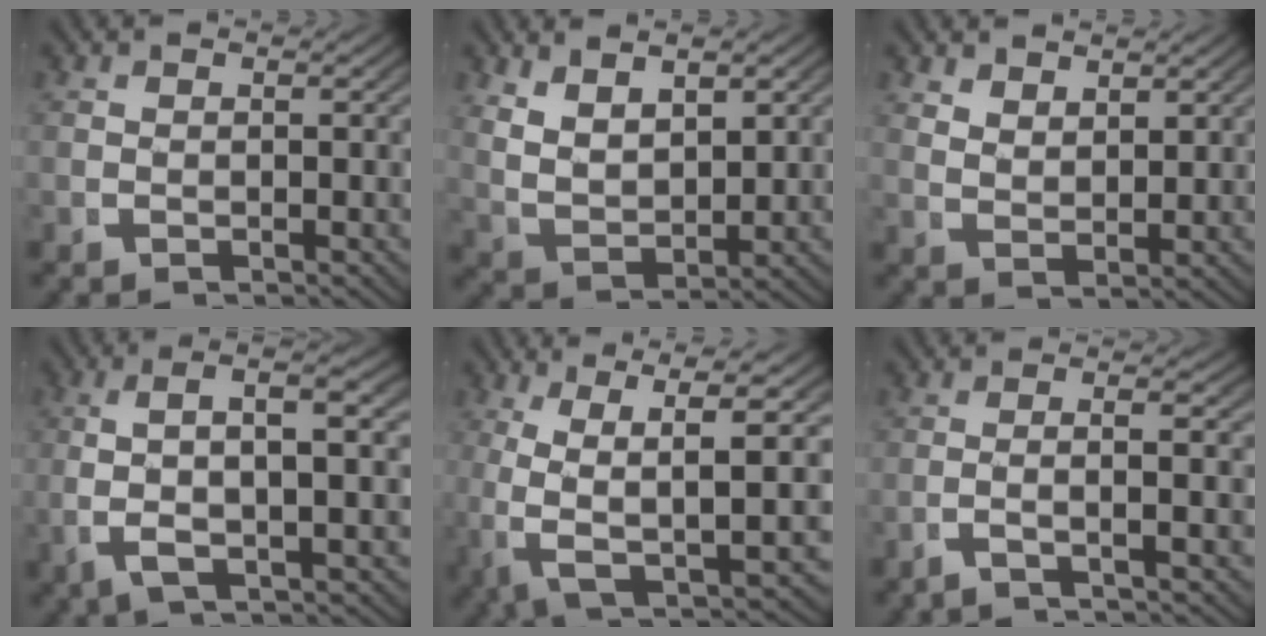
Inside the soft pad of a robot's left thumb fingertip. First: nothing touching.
{"total": 6.0, "force": [2.1, 4.1, 3.8], "torque": [-0.092, -0.015, 0.049]}
{"total": 2.7, "force": [2.5, 0.7, 0.9], "torque": [-0.011, -0.005, 0.057]}
{"total": 7.4, "force": [0.9, 2.6, 6.9], "torque": [-0.127, 0.013, 0.014]}
{"total": 11.0, "force": [-1.4, 5.6, 9.4], "torque": [-0.172, -0.038, 0.004]}
{"total": 3.2, "force": [-1.4, -0.1, 2.9], "torque": [-0.062, 0.001, -0.025]}